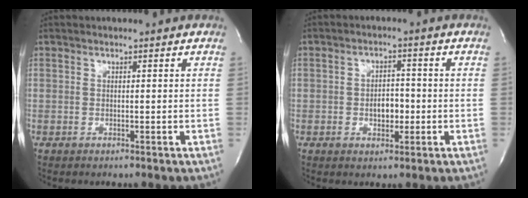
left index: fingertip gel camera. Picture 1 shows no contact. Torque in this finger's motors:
{"motor_torque": [-0.13, 0.19, 0.00, 0.00]}